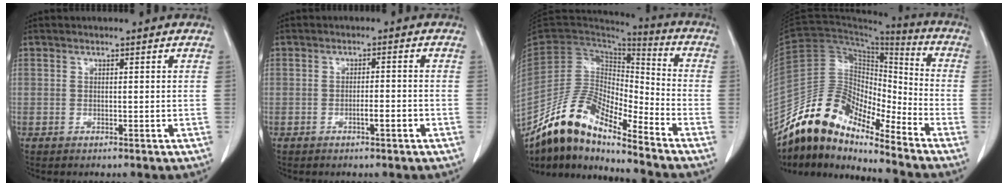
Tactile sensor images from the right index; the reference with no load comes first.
{"total": 2.3, "force": [-1.1, 0.2, 2.0], "torque": [-0.032, 0.001, -0.019]}
{"total": 14.6, "force": [-12.2, 3.3, 7.3], "torque": [-0.135, 0.027, -0.228]}
{"total": 13.0, "force": [-11.3, 3.9, 5.0], "torque": [-0.088, 0.057, -0.212]}